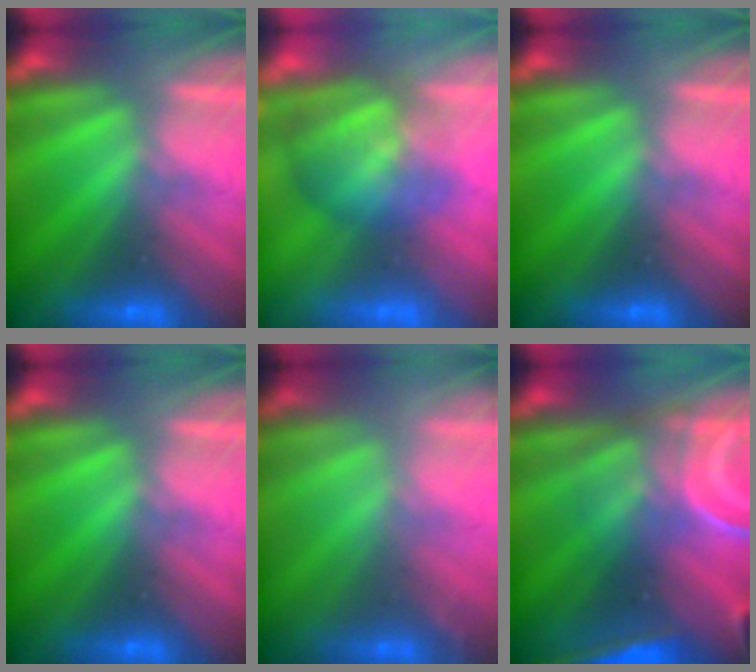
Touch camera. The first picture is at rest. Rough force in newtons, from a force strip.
{"total": 2.9}
{"total": 0.0}
{"total": 0.0}
{"total": 1.5}
{"total": 9.0}